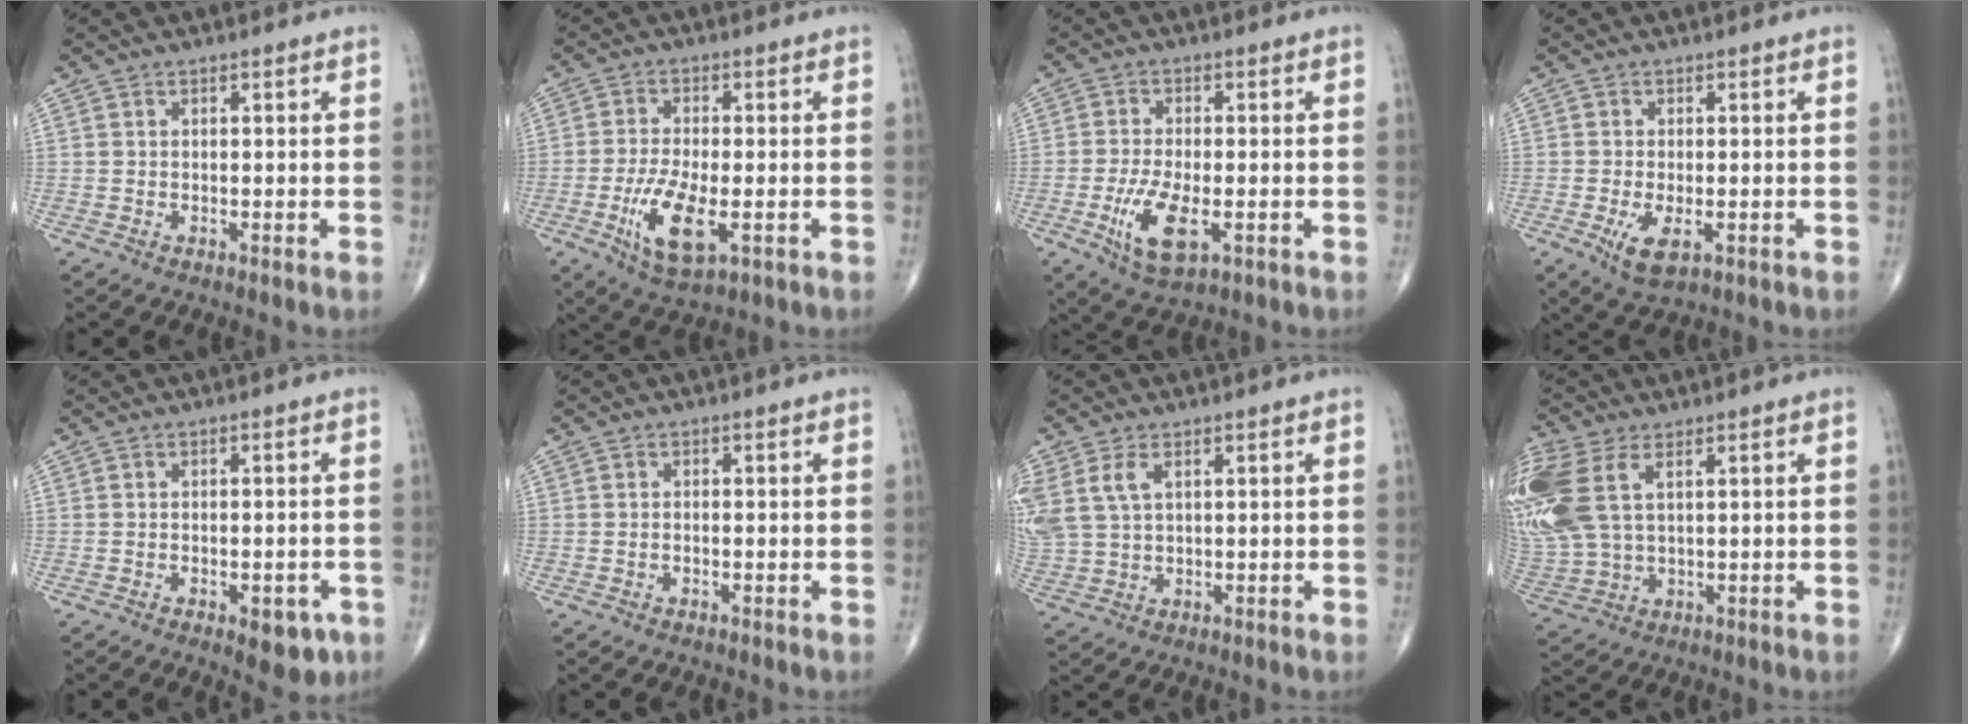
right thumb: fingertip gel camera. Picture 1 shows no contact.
{"total": 9.5, "force": [-3.0, 3.5, 8.3], "torque": [-0.165, -0.008, -0.050]}
{"total": 8.7, "force": [-2.8, 3.6, 7.4], "torque": [-0.145, -0.007, -0.045]}
{"total": 4.9, "force": [-1.8, 2.1, 4.1], "torque": [-0.076, -0.011, -0.024]}
{"total": 5.7, "force": [-2.7, 2.6, 4.3], "torque": [-0.035, 0.008, -0.026]}
{"total": 0.6, "force": [-0.3, 0.3, 0.4], "torque": [-0.009, 0.004, -0.006]}
{"total": 8.5, "force": [3.0, 5.1, 6.2], "torque": [-0.160, 0.006, 0.070]}
{"total": 16.4, "force": [5.2, 9.6, 12.2], "torque": [-0.329, 0.004, 0.109]}